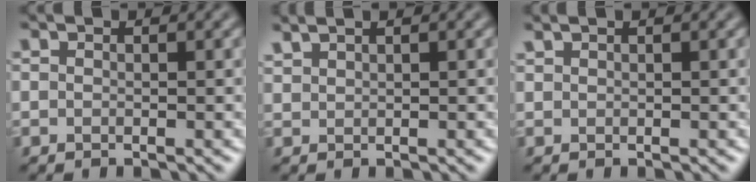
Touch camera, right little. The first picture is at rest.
{"total": 1.4, "force": [1.3, 0.2, 0.4], "torque": [-0.011, 0.006, 0.028]}
{"total": 0.6, "force": [0.6, 0.1, 0.1], "torque": [0.000, 0.004, 0.015]}